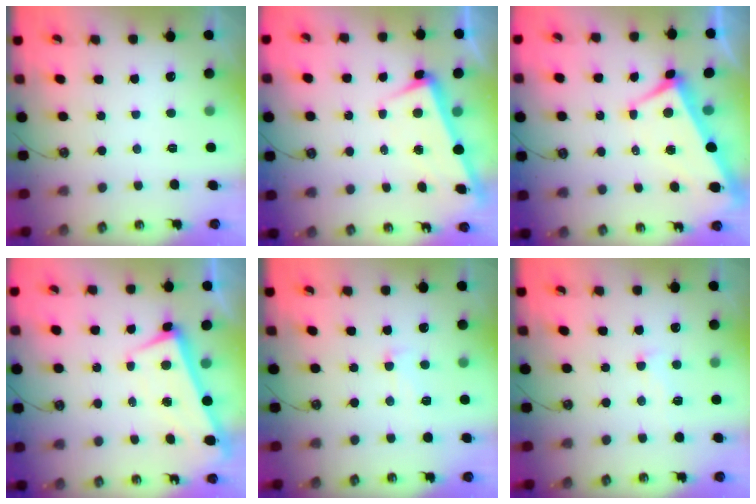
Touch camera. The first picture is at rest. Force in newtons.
{"total": 3.0, "press": 2.9, "slide": 0.8}
{"total": 1.4, "press": 0.9, "slide": 1.0}
{"total": 1.6, "press": 0.6, "slide": 1.4}
{"total": 2.0, "press": 1.7, "slide": 1.0}
{"total": 1.5, "press": 0.9, "slide": 1.2}